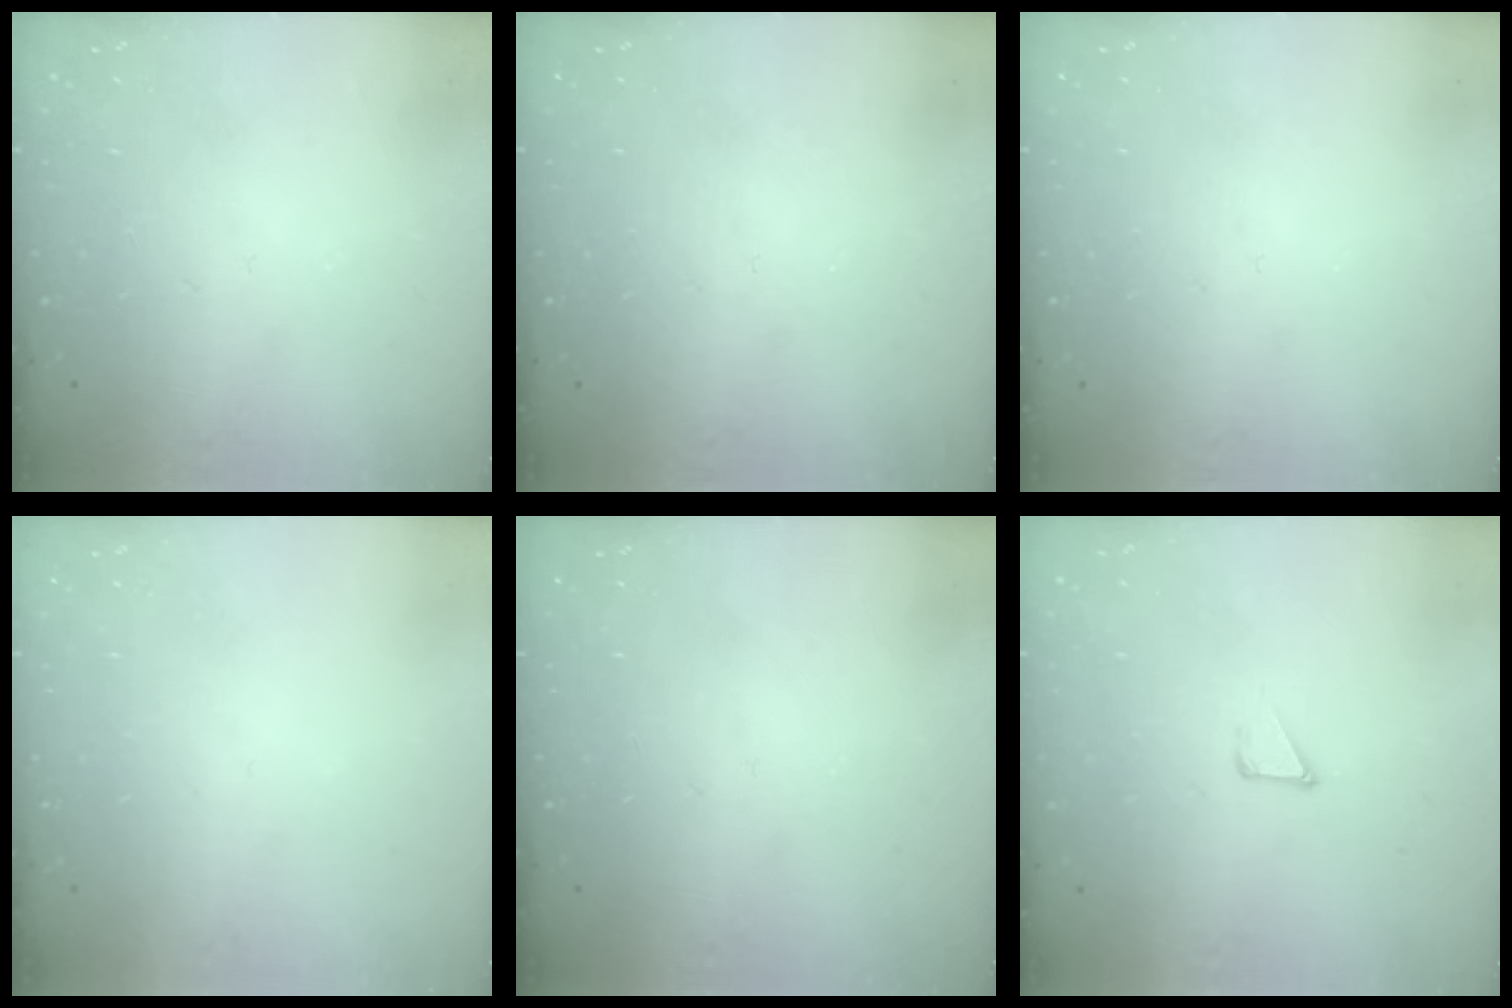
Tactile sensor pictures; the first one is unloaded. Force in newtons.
{"total": 0.0}
{"total": 0.0}
{"total": 0.0}
{"total": 0.0}
{"total": 2.9, "press": 2.9, "slide": 0.3}